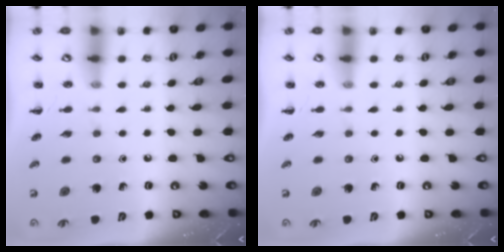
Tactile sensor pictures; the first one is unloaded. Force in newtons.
{"total": 0.0}